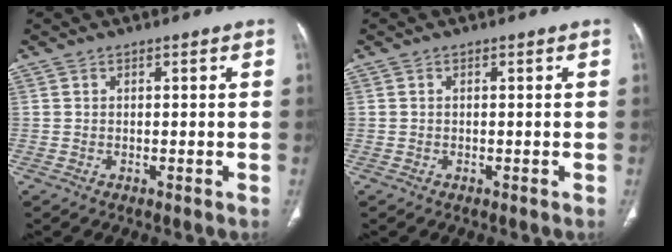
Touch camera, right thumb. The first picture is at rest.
{"total": 0.0}